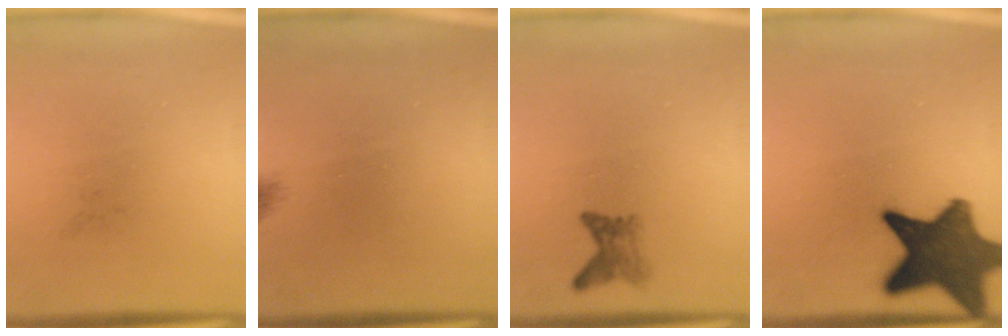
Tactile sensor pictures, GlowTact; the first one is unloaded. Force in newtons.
{"total": 0.9}
{"total": 1.9}
{"total": 13.7}